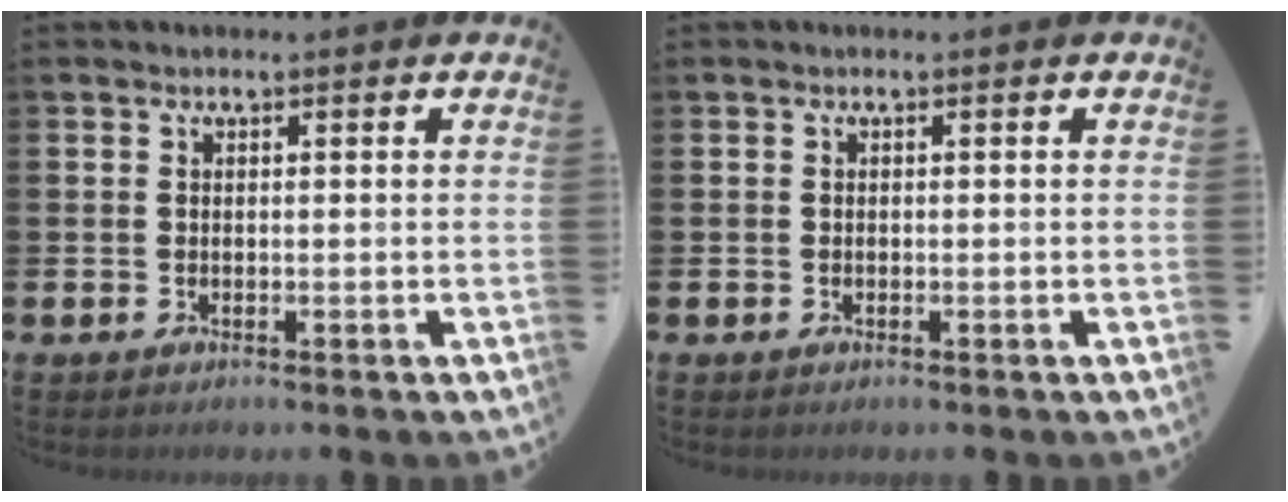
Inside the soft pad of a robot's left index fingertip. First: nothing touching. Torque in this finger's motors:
{"motor_torque": [-0.05, 0.08, -0.03, -0.01]}